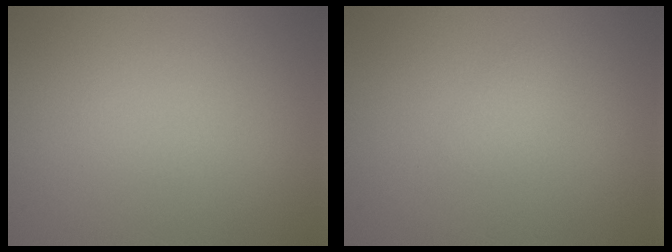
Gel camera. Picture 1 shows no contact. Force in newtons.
{"total": 0.7, "press": 0.7, "slide": 0.1}